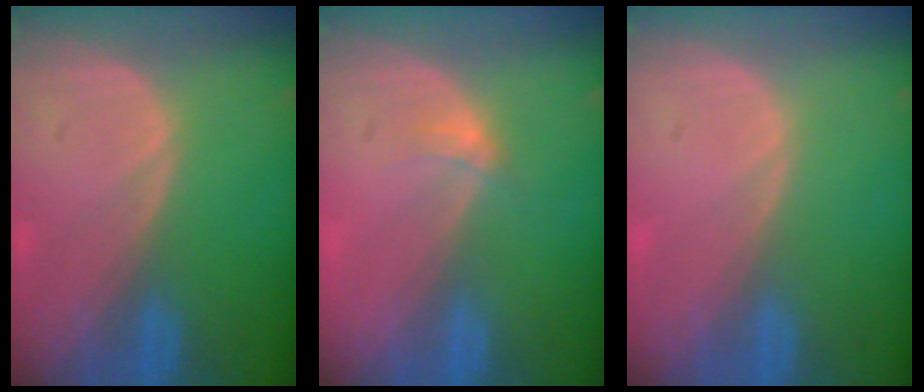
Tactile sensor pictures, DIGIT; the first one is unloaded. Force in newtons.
{"total": 1.6, "press": 1.3, "slide": 1.0}
{"total": 0.0}